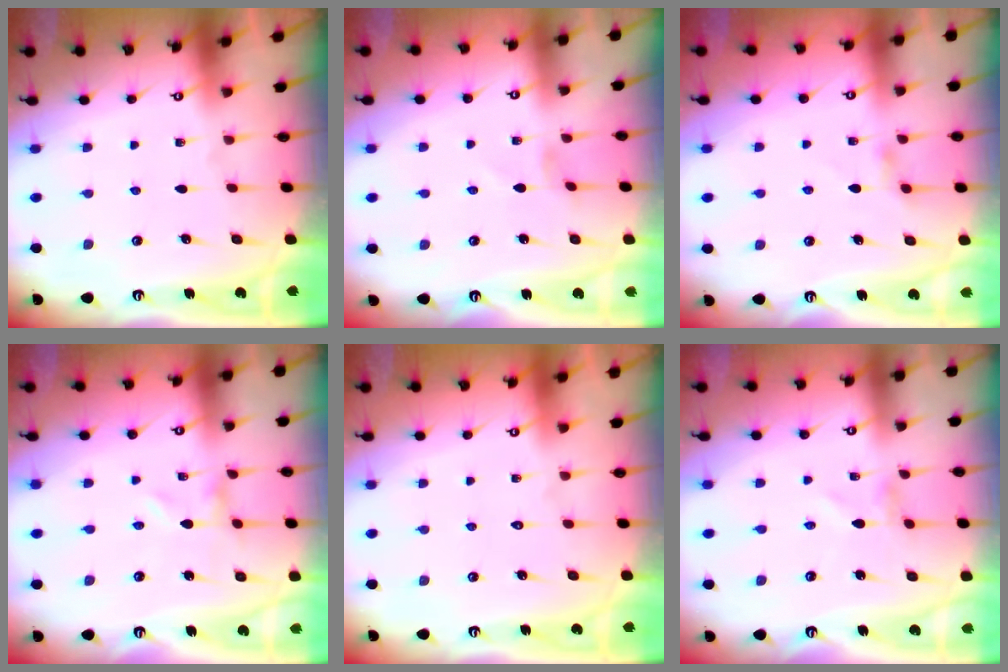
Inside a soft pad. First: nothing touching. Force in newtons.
{"total": 0.5, "press": 0.4, "slide": 0.3}
{"total": 2.4, "press": 2.3, "slide": 0.5}
{"total": 0.0}
{"total": 1.5, "press": 1.5, "slide": 0.1}
{"total": 1.0, "press": 1.0, "slide": 0.1}